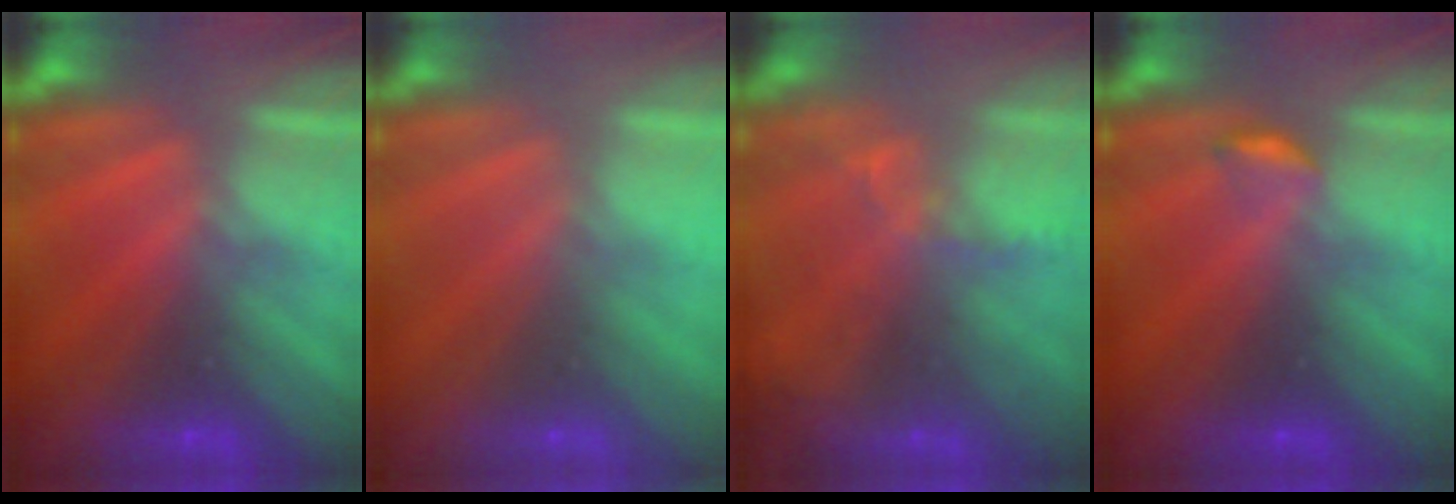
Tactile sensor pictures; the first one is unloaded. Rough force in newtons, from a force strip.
{"total": 2.9}
{"total": 7.0}
{"total": 2.8}